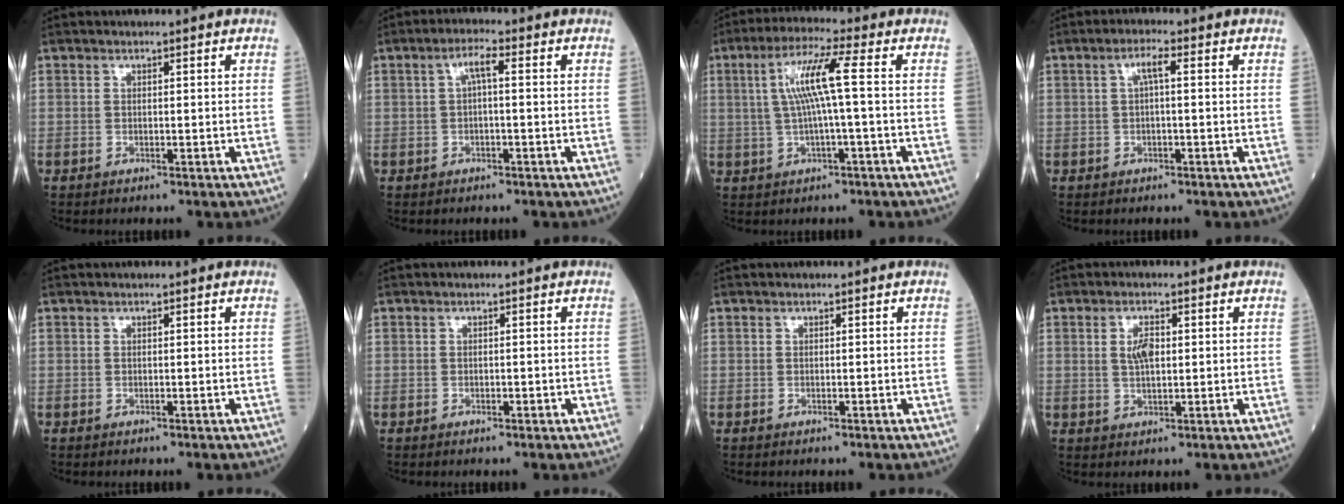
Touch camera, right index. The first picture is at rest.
{"total": 3.0, "force": [0.4, 0.5, 3.0], "torque": [-0.059, 0.010, 0.007]}
{"total": 7.9, "force": [0.8, -0.3, 7.8], "torque": [-0.154, 0.014, 0.016]}
{"total": 2.6, "force": [0.4, 0.4, 2.6], "torque": [-0.052, 0.007, 0.009]}
{"total": 0.0}
{"total": 0.8, "force": [-0.5, 0.4, 0.4], "torque": [-0.006, 0.002, -0.006]}
{"total": 0.0}
{"total": 3.2, "force": [0.5, 1.3, 2.9], "torque": [-0.056, 0.005, 0.012]}